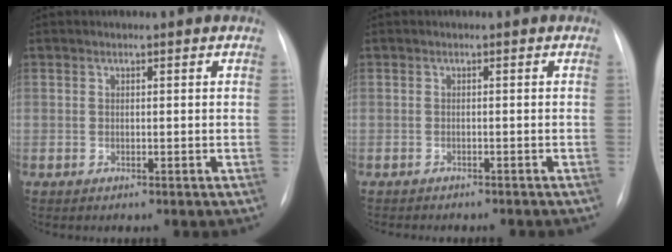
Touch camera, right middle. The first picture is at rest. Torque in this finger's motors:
{"motor_torque": [0.42, -0.46, 0.07, 0.02]}